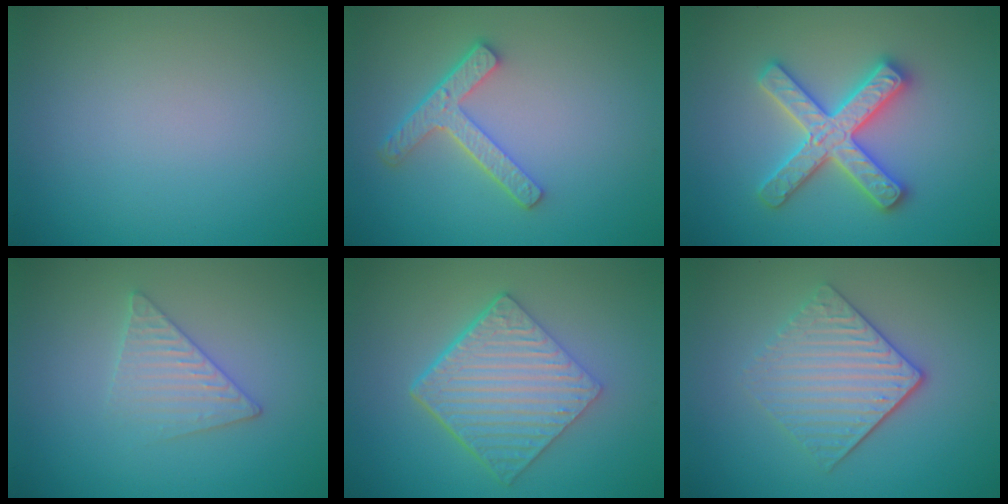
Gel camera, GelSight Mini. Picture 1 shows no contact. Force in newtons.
{"total": 3.9, "press": 3.0, "slide": 2.5}
{"total": 5.0, "press": 4.9, "slide": 0.8}
{"total": 2.6, "press": 2.6, "slide": 0.3}
{"total": 7.0, "press": 4.7, "slide": 5.2}
{"total": 4.1, "press": 3.4, "slide": 2.3}